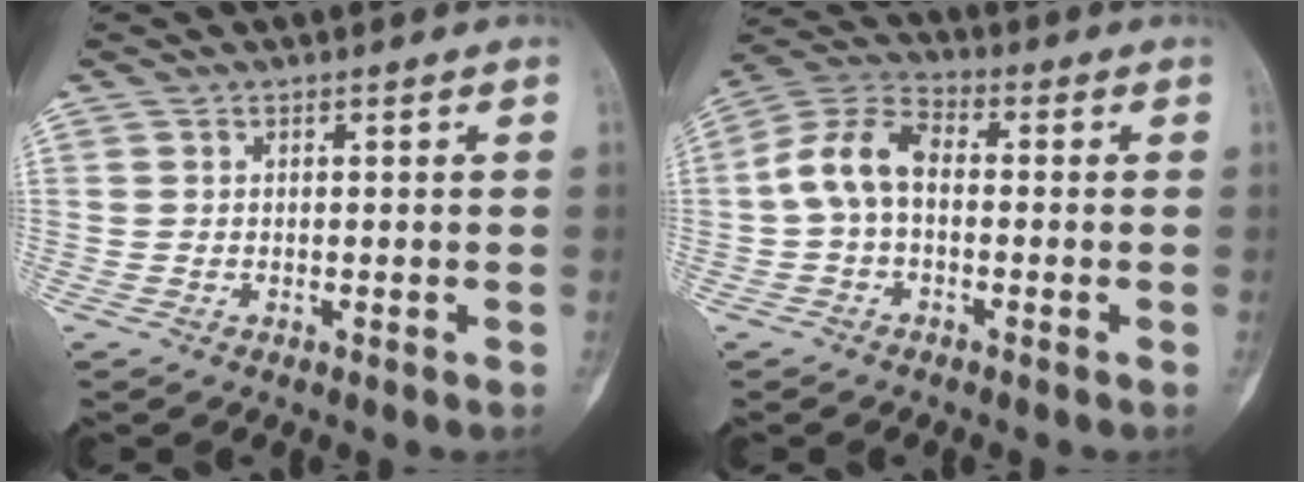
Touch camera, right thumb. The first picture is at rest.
{"total": 9.0, "force": [-0.5, 5.6, 7.0], "torque": [-0.135, 0.030, -0.023]}